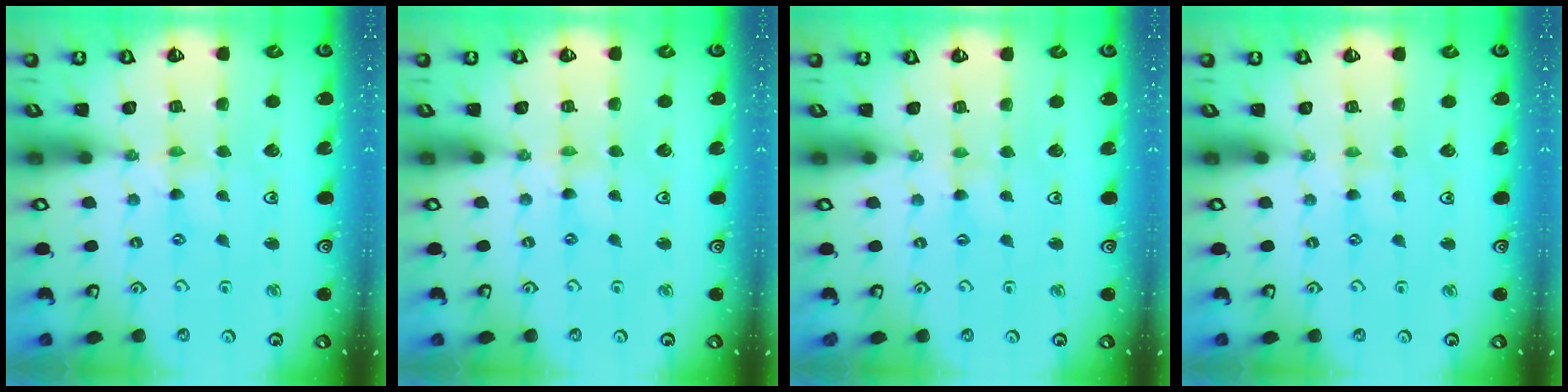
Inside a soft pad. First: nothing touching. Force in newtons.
{"total": 0.0}
{"total": 1.3, "press": 1.3, "slide": 0.3}
{"total": 1.2, "press": 1.2, "slide": 0.3}